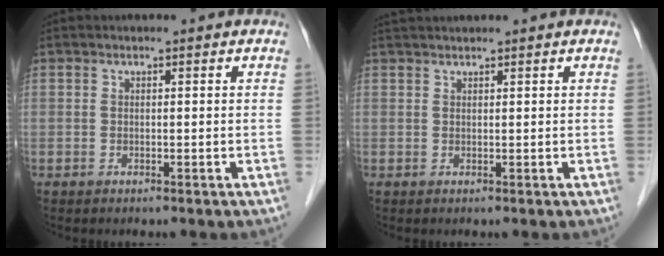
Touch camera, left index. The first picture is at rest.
{"total": 2.8, "force": [2.6, -0.1, 1.0], "torque": [-0.011, 0.029, 0.048]}